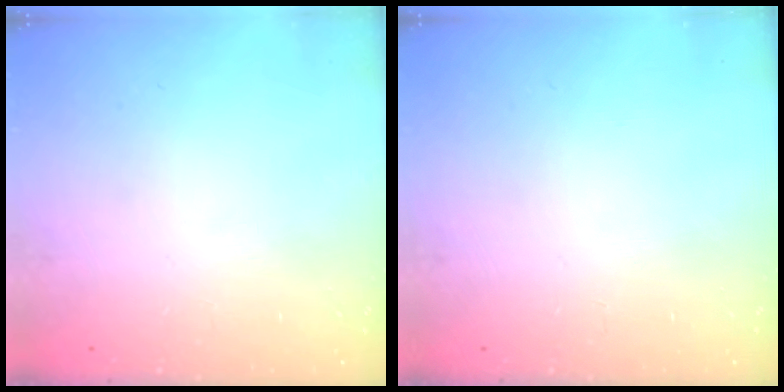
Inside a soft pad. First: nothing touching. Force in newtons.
{"total": 0.0}